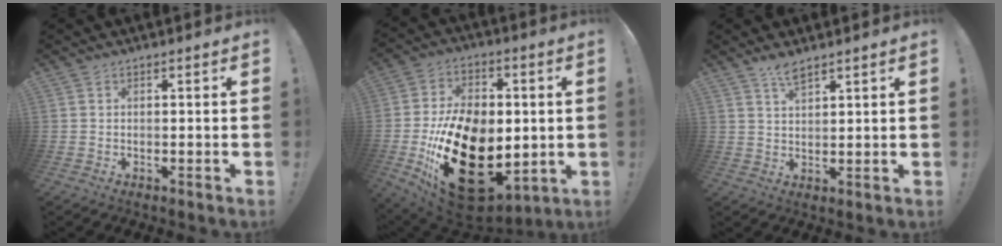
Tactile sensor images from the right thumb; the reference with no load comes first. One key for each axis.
{"total": 29.6, "fx": -6.5, "fy": 19.0, "fz": 21.8, "tx": -0.399, "ty": 0.033, "tz": -0.083}
{"total": 4.4, "fx": 3.5, "fy": 1.1, "fz": 2.5, "tx": -0.041, "ty": -0.022, "tz": 0.059}